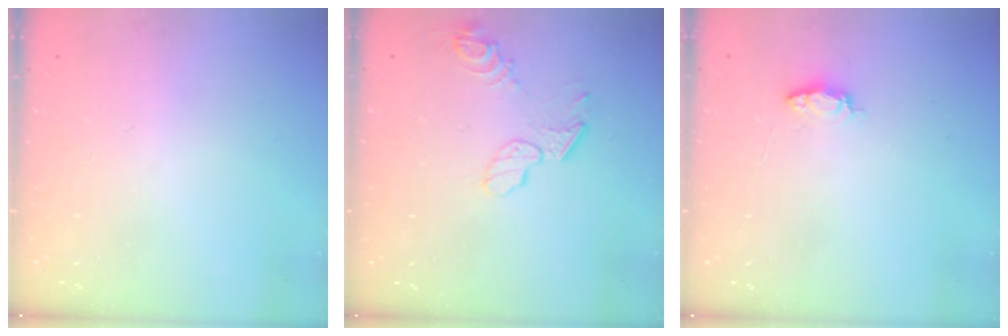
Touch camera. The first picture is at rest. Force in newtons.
{"total": 8.1, "press": 8.1, "slide": 0.1}
{"total": 3.7, "press": 3.7, "slide": 0.4}